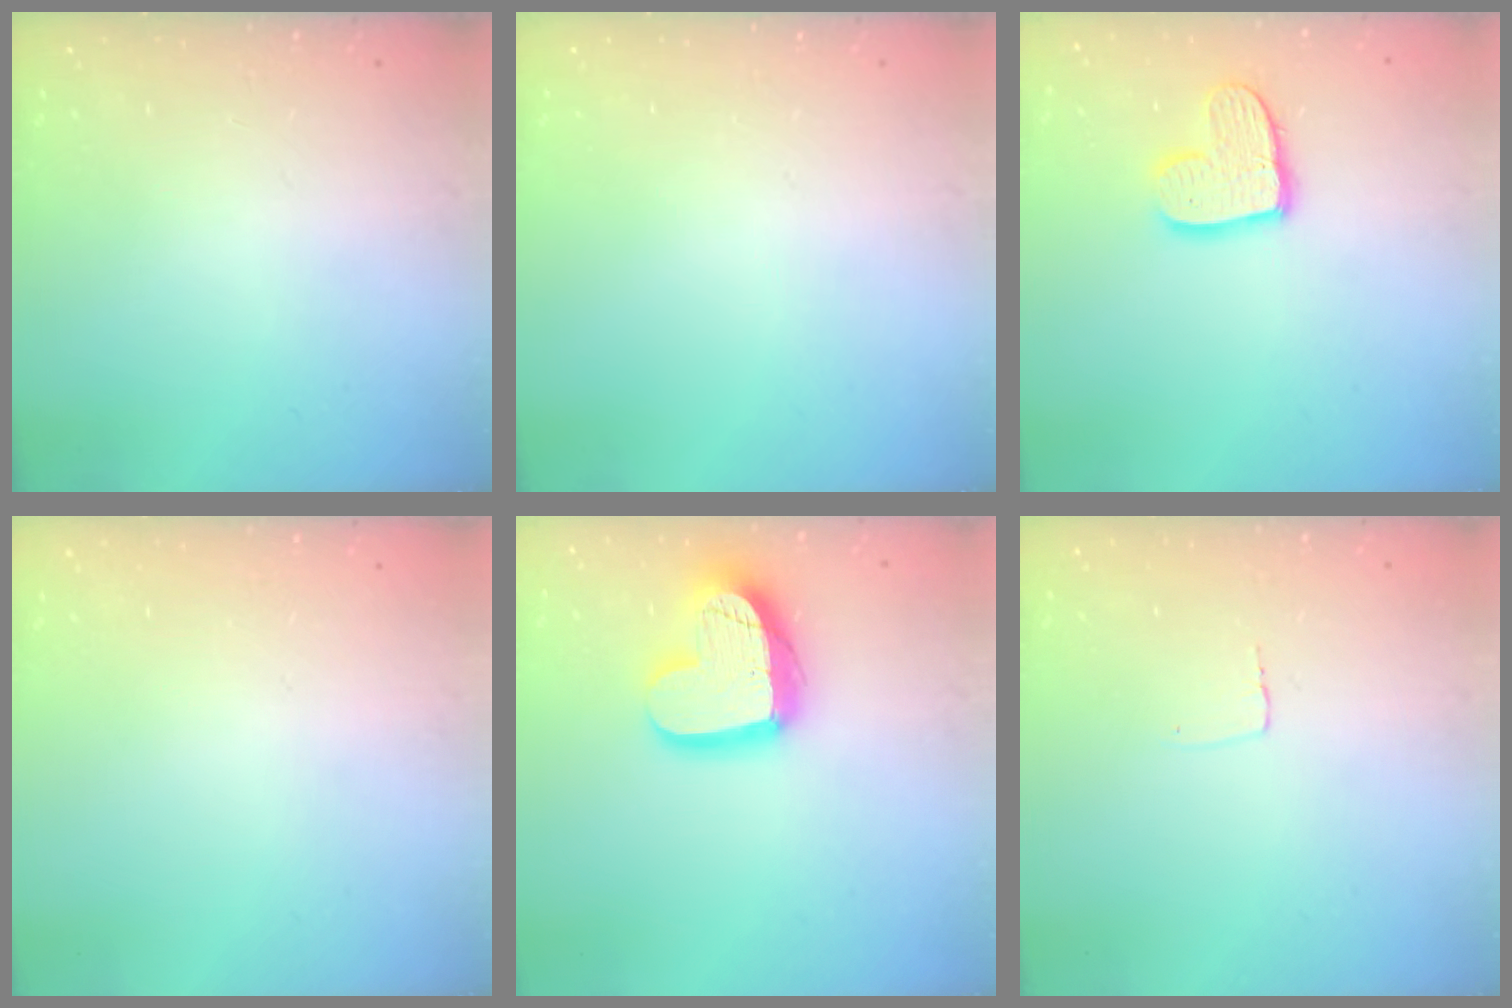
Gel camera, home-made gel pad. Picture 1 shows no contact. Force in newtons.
{"total": 0.0}
{"total": 10.6, "press": 10.6, "slide": 0.8}
{"total": 0.0}
{"total": 17.4, "press": 17.4, "slide": 1.6}
{"total": 2.6, "press": 2.6, "slide": 0.1}